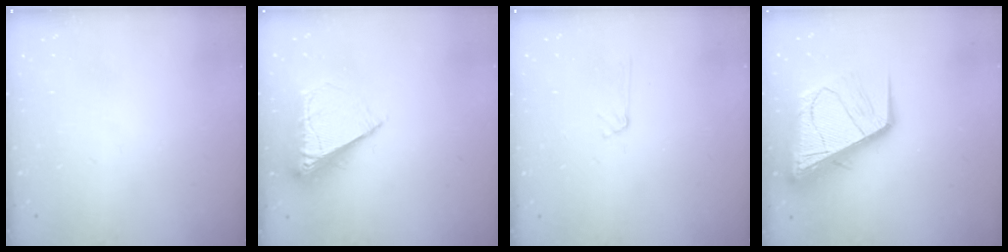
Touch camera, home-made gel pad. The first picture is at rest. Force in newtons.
{"total": 9.6, "press": 9.5, "slide": 1.2}
{"total": 3.1, "press": 3.1, "slide": 0.3}
{"total": 22.6, "press": 22.4, "slide": 2.8}